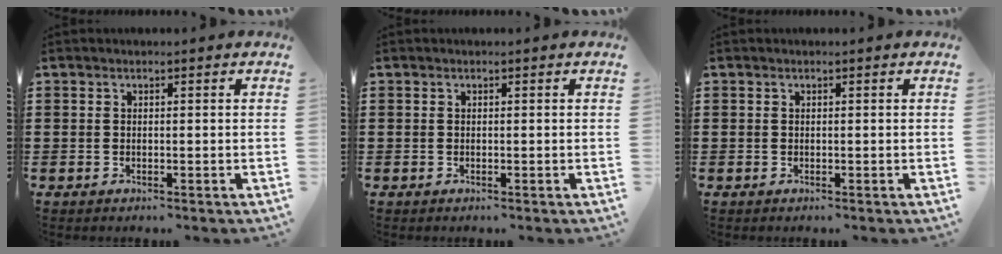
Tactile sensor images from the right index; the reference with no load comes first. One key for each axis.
{"total": 0.0}
{"total": 0.0}